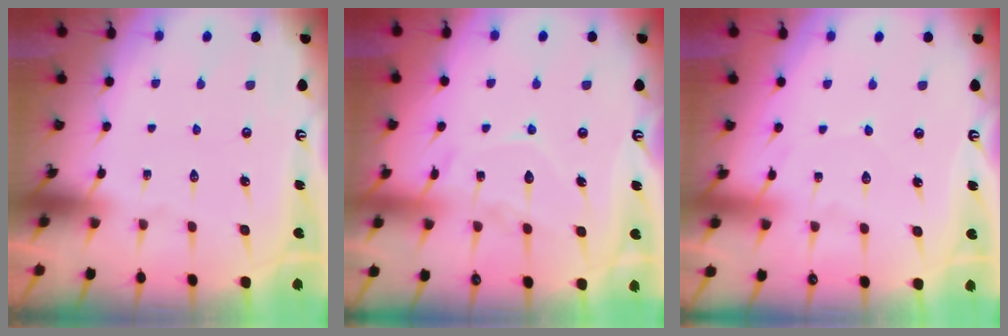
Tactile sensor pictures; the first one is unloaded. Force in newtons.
{"total": 10.6, "press": 10.5, "slide": 0.9}
{"total": 2.5, "press": 2.5, "slide": 0.3}